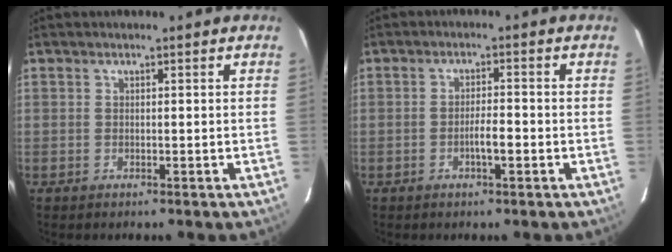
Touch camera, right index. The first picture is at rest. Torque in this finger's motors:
{"motor_torque": [0.33, -0.28, 0.07, 0.05]}